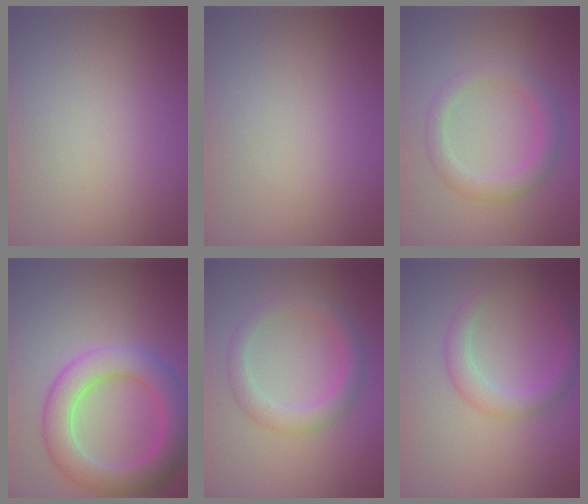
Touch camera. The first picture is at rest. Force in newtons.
{"total": 0.0}
{"total": 2.9, "press": 2.9, "slide": 0.3}
{"total": 6.3, "press": 6.3, "slide": 0.4}
{"total": 2.9, "press": 2.9, "slide": 0.1}
{"total": 2.8, "press": 2.8, "slide": 0.2}